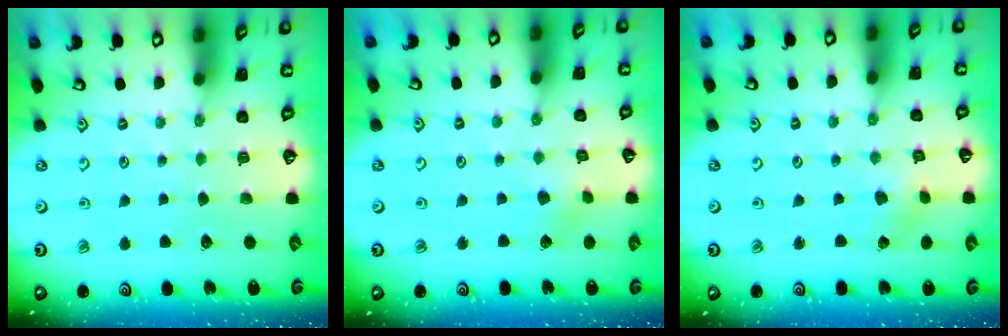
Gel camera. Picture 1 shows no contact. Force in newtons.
{"total": 3.2, "press": 3.2, "slide": 0.5}
{"total": 1.6, "press": 1.6, "slide": 0.2}